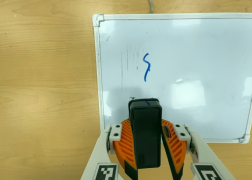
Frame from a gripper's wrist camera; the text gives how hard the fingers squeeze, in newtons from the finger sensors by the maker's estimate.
{"total": 9.1, "left": 9.4, "right": 8.9}